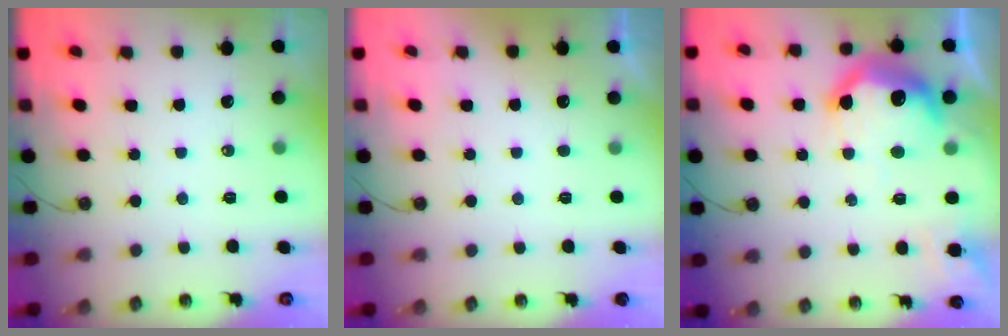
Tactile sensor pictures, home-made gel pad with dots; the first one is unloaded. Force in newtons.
{"total": 0.8, "press": 0.5, "slide": 0.6}
{"total": 20.2, "press": 20.1, "slide": 1.5}